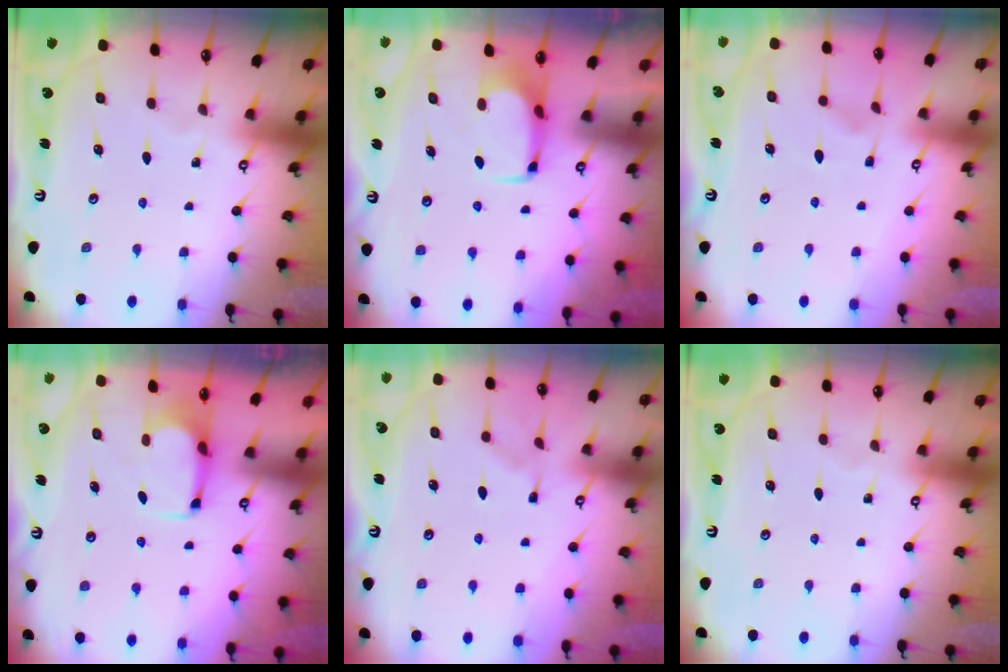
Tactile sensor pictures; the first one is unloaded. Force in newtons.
{"total": 1.6, "press": 1.5, "slide": 0.4}
{"total": 2.5, "press": 2.1, "slide": 1.3}
{"total": 2.7, "press": 2.6, "slide": 0.9}
{"total": 1.6, "press": 0.8, "slide": 1.4}
{"total": 0.0}